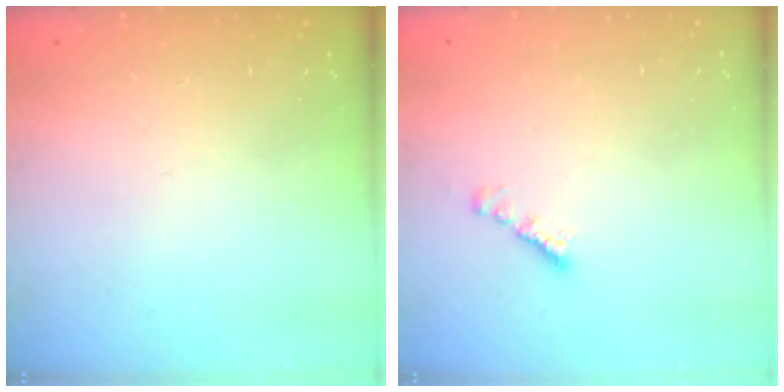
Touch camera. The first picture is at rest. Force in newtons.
{"total": 2.1, "press": 2.0, "slide": 0.7}